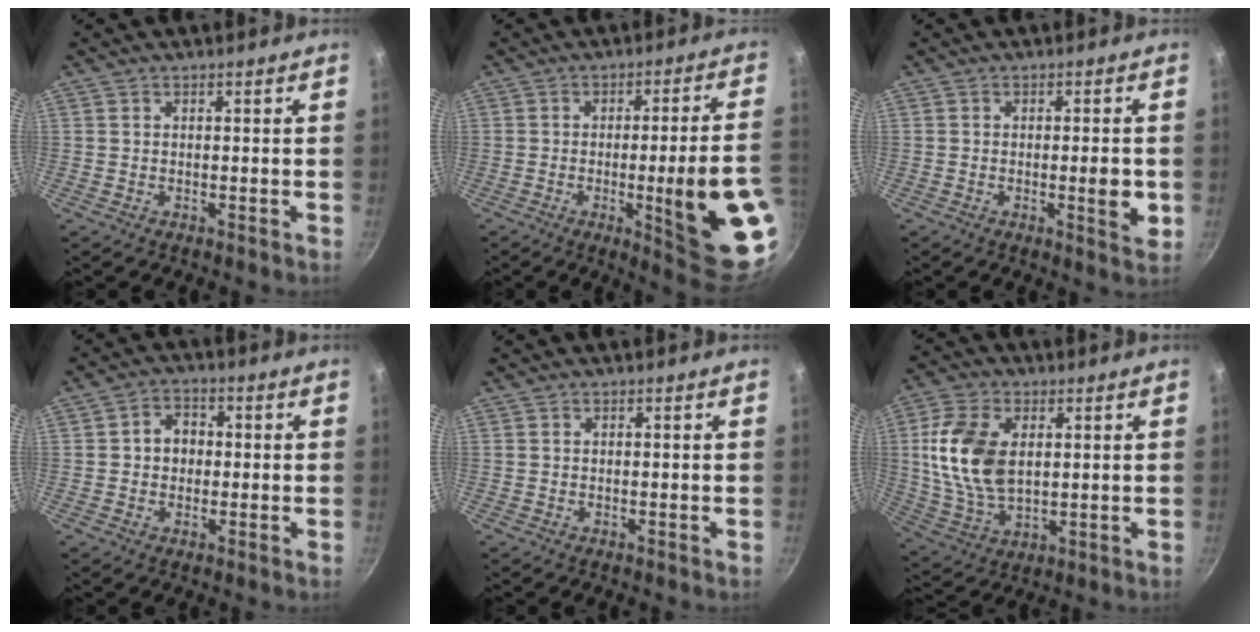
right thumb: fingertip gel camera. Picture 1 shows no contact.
{"total": 18.7, "force": [-4.3, 2.7, 18.0], "torque": [-0.222, 0.010, -0.046]}
{"total": 5.3, "force": [-0.9, 1.4, 5.0], "torque": [-0.064, -0.002, -0.011]}
{"total": 4.9, "force": [0.1, 4.1, 2.7], "torque": [-0.013, 0.009, -0.003]}
{"total": 0.0}
{"total": 14.7, "force": [2.6, 9.0, 11.4], "torque": [-0.209, -0.009, 0.054]}